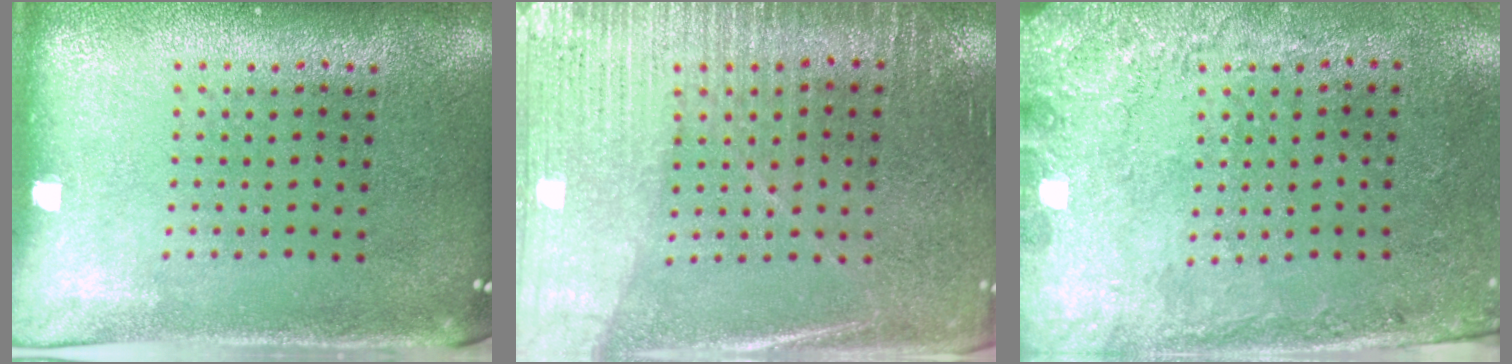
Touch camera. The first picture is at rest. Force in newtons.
{"total": 3.0, "press": 2.9, "slide": 0.7}
{"total": 2.7, "press": 2.0, "slide": 1.9}